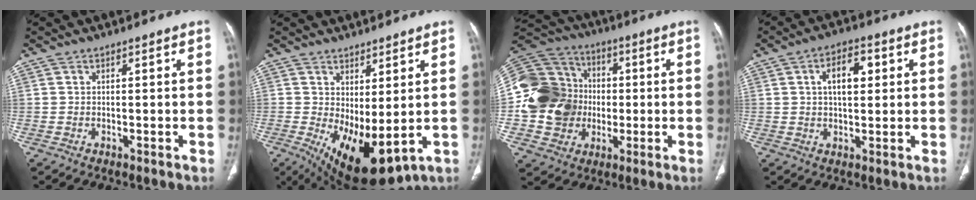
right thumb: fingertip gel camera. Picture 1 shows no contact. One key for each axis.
{"total": 12.7, "fx": -0.8, "fy": 5.4, "fz": 11.5, "tx": -0.188, "ty": -0.020, "tz": 0.013}
{"total": 22.8, "fx": -1.5, "fy": 19.6, "fz": 11.4, "tx": -0.229, "ty": 0.040, "tz": -0.020}
{"total": 7.6, "fx": 1.9, "fy": 4.0, "fz": 6.2, "tx": -0.090, "ty": 0.008, "tz": 0.030}